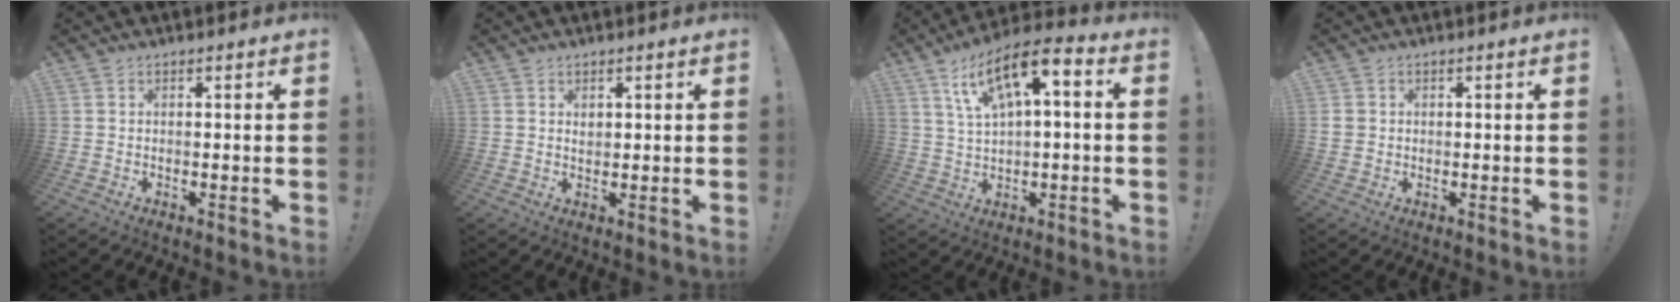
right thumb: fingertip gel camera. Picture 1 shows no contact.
{"total": 1.6, "force": [0.8, 1.1, 0.6], "torque": [0.010, -0.007, 0.010]}
{"total": 12.2, "force": [4.6, 4.4, 10.3], "torque": [-0.178, -0.012, 0.082]}
{"total": 2.3, "force": [0.5, 2.1, 0.7], "torque": [-0.005, 0.001, 0.010]}